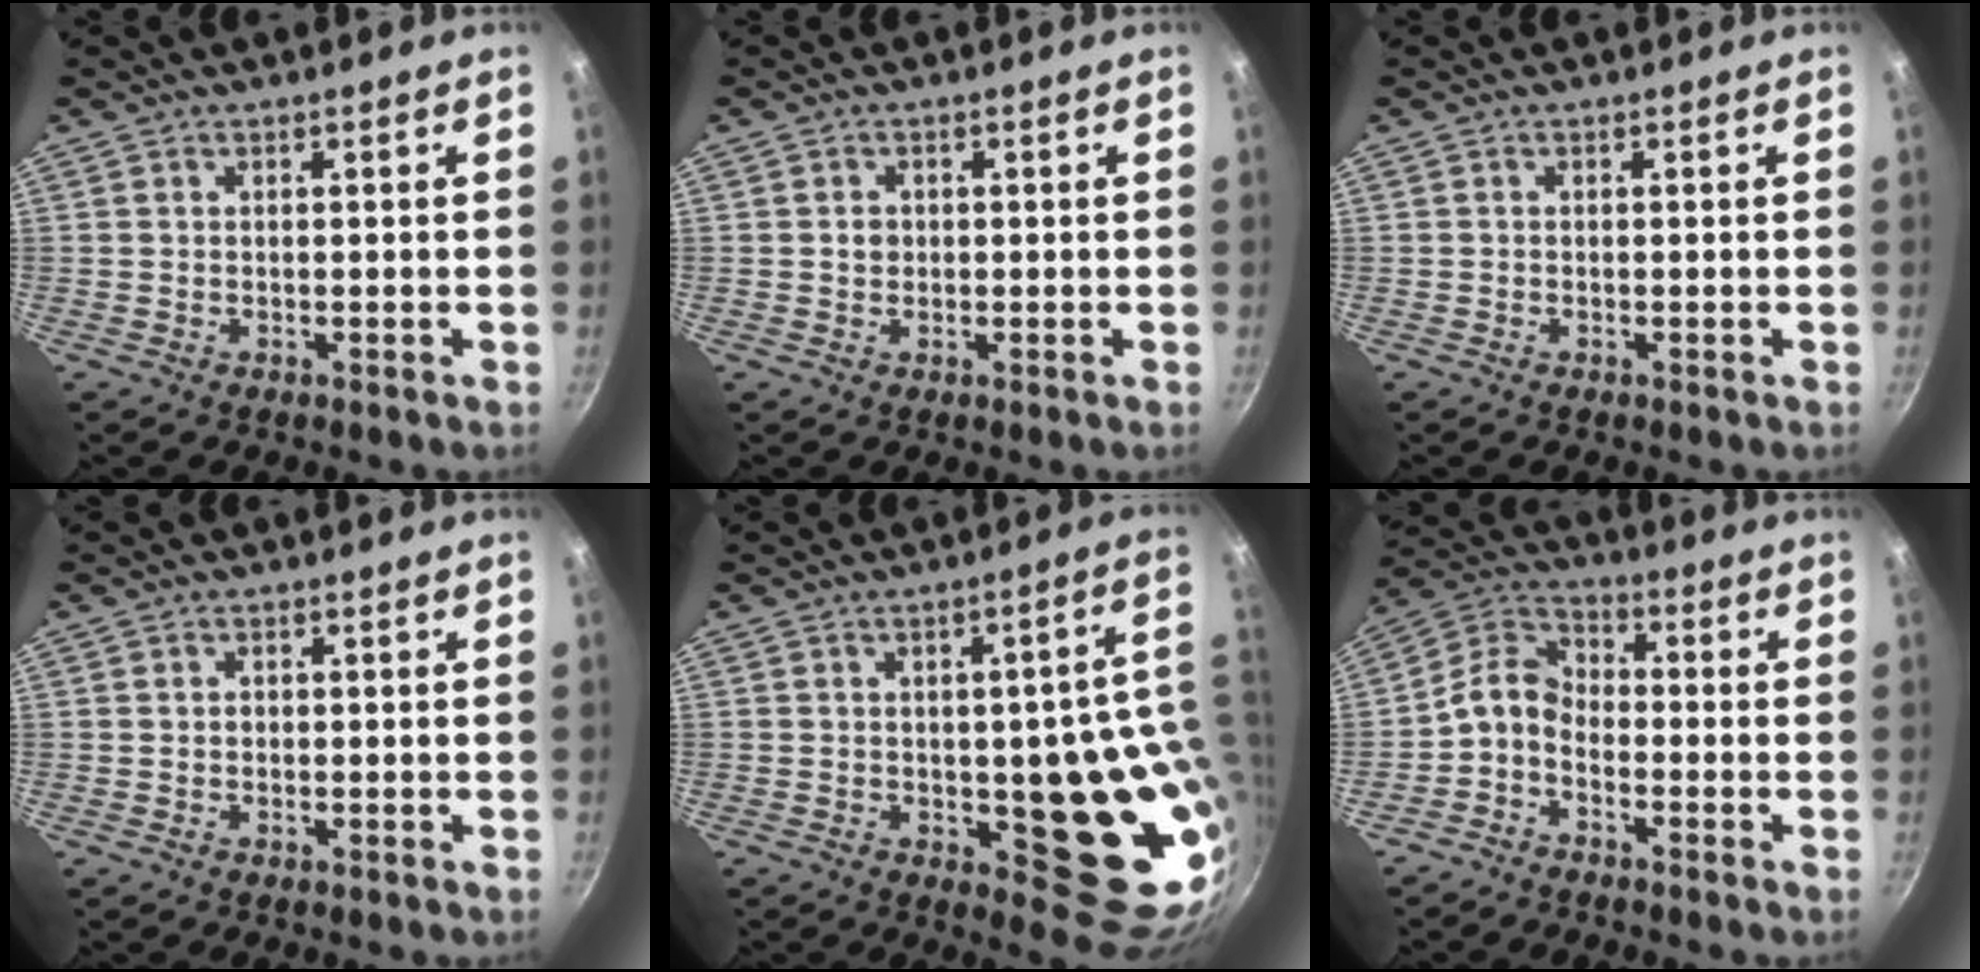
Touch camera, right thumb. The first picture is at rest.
{"total": 1.6, "force": [0.0, 1.5, 0.7], "torque": [-0.005, 0.006, 0.000]}
{"total": 0.0}
{"total": 0.8, "force": [0.0, 0.7, 0.4], "torque": [-0.006, 0.004, 0.000]}
{"total": 20.1, "force": [-0.1, 8.9, 18.0], "torque": [-0.145, -0.021, 0.006]}
{"total": 6.8, "force": [-2.7, 4.5, 4.3], "torque": [-0.085, 0.049, -0.072]}